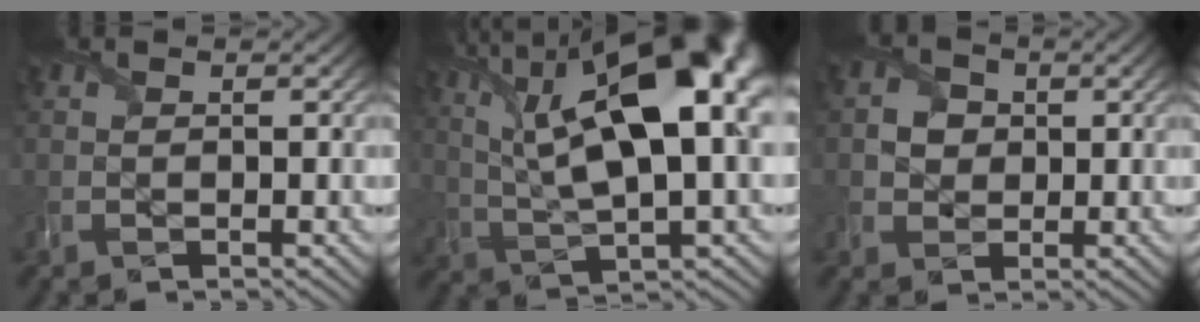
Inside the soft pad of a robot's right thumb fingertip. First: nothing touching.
{"total": 18.7, "force": [6.2, 8.4, 15.6], "torque": [-0.277, 0.036, 0.089]}
{"total": 3.2, "force": [0.3, 2.9, 1.3], "torque": [-0.031, -0.001, -0.002]}